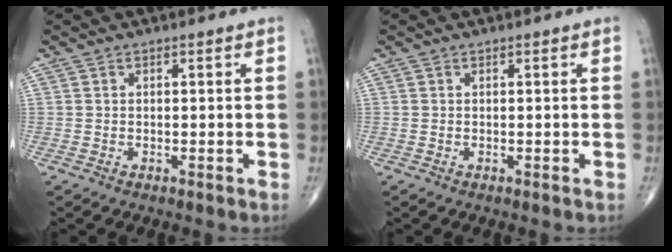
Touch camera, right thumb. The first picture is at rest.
{"total": 0.0}